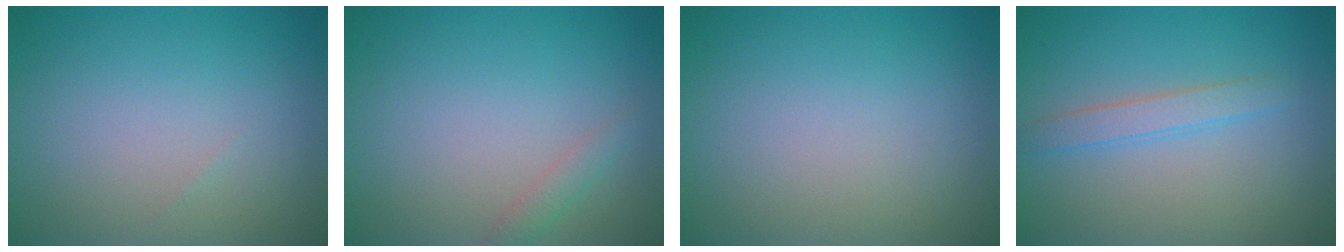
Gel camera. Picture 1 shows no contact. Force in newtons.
{"total": 1.2, "press": 1.2, "slide": 0.1}
{"total": 0.0}
{"total": 1.9, "press": 1.9, "slide": 0.1}